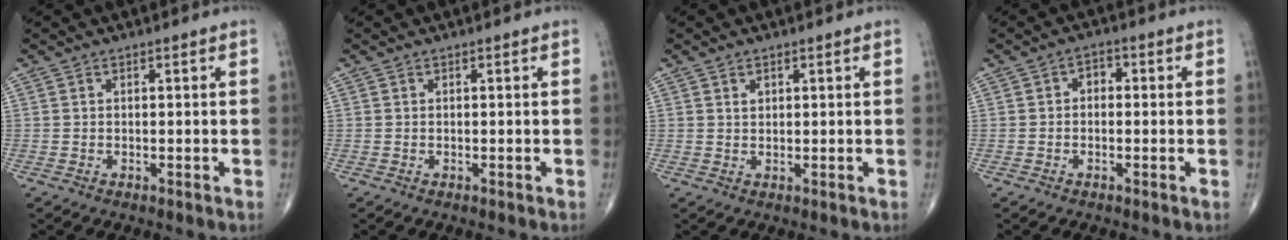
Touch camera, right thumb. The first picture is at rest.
{"total": 0.0}
{"total": 1.2, "force": [0.7, 0.8, 0.6], "torque": [-0.004, -0.003, 0.012]}
{"total": 2.6, "force": [0.0, 1.9, 1.8], "torque": [-0.011, 0.012, -0.009]}